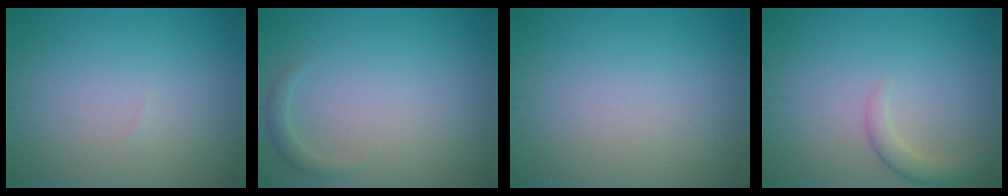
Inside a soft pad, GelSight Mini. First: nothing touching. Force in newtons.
{"total": 1.1, "press": 1.1, "slide": 0.2}
{"total": 0.0}
{"total": 1.8, "press": 1.8, "slide": 0.1}